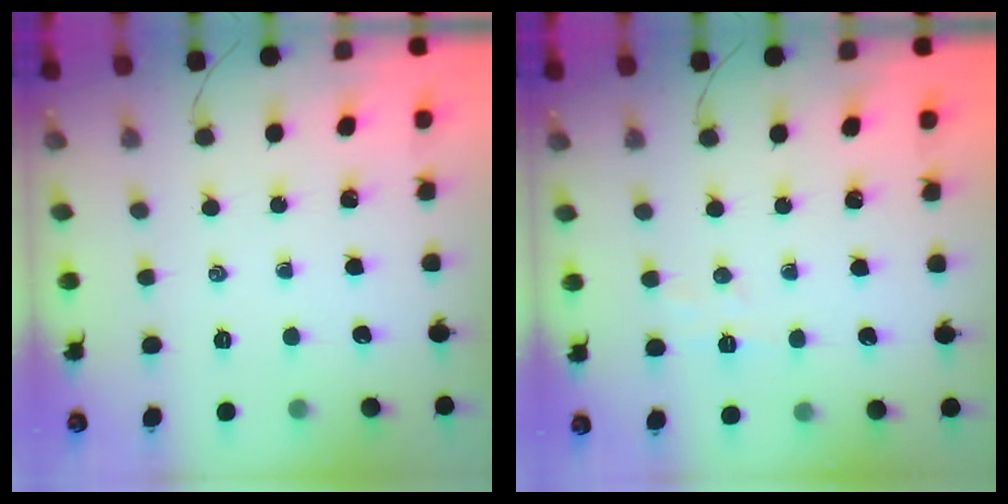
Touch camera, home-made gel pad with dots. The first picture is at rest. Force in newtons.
{"total": 4.3, "press": 4.1, "slide": 1.0}